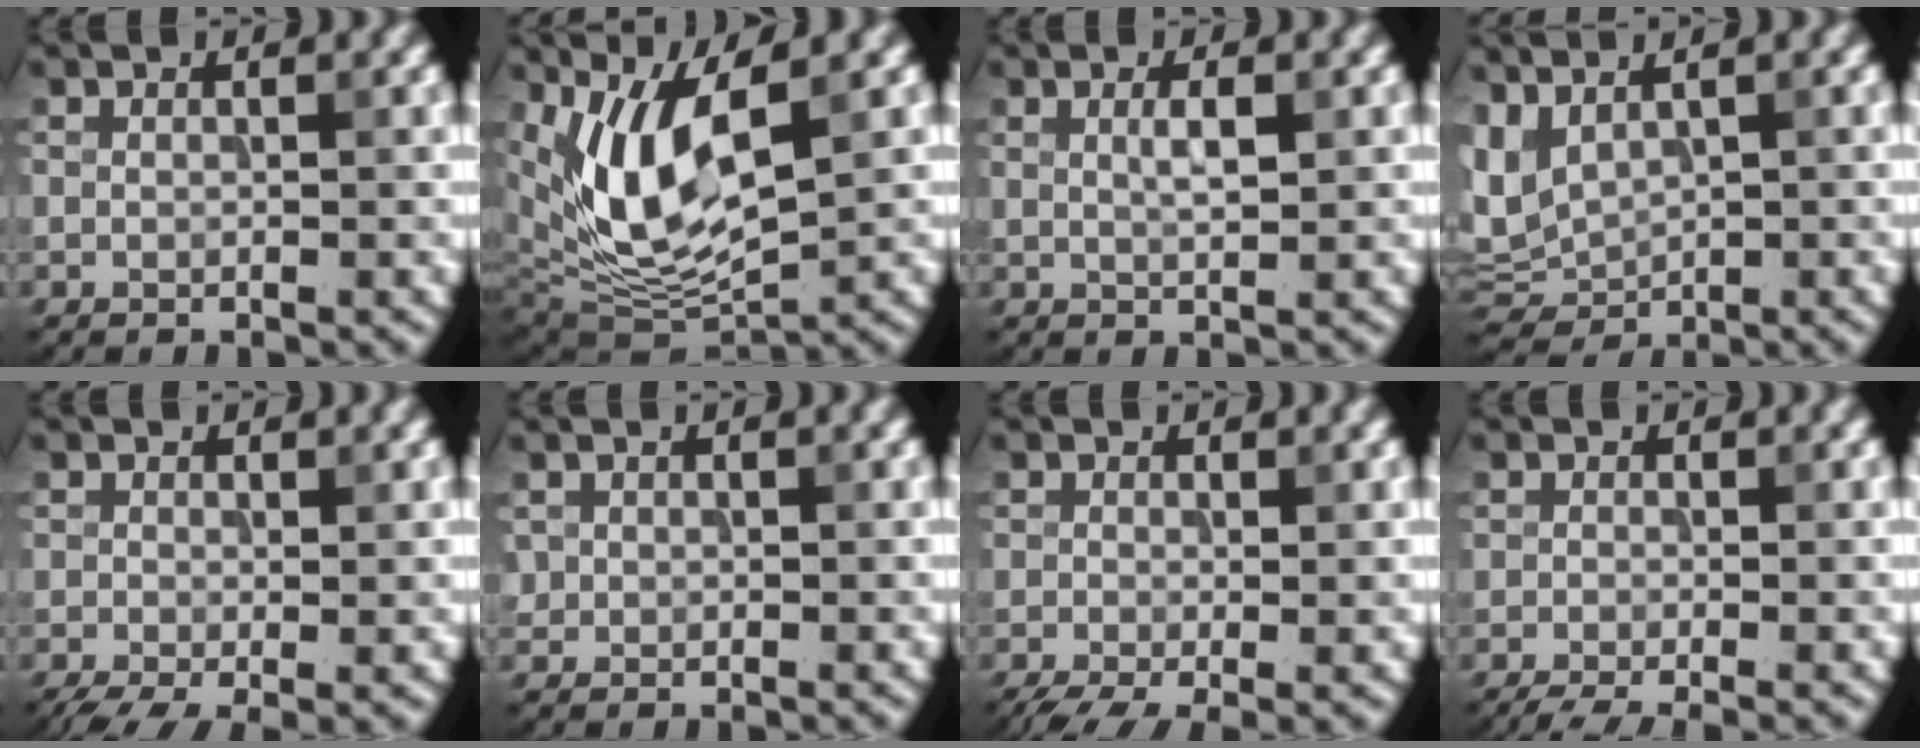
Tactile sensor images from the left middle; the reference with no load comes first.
{"total": 8.4, "force": [2.5, 3.6, 7.2], "torque": [-0.147, -0.016, 0.050]}
{"total": 1.8, "force": [0.6, 0.4, 1.7], "torque": [-0.031, 0.002, 0.010]}
{"total": 5.1, "force": [2.2, 2.9, 3.5], "torque": [-0.083, 0.005, 0.049]}
{"total": 3.9, "force": [-1.9, 2.1, 2.7], "torque": [-0.054, -0.013, -0.039]}
{"total": 0.8, "force": [0.2, 0.8, 0.1], "torque": [0.003, -0.002, 0.004]}
{"total": 4.3, "force": [-2.3, 2.3, 2.9], "torque": [-0.057, -0.016, -0.047]}
{"total": 3.0, "force": [-2.3, 1.1, 1.6], "torque": [-0.023, -0.011, -0.050]}